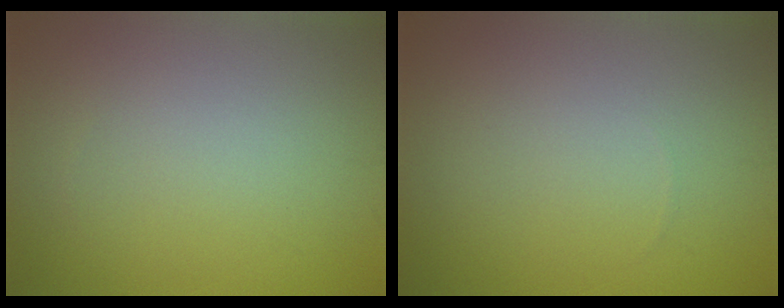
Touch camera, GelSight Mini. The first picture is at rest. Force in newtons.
{"total": 0.0}